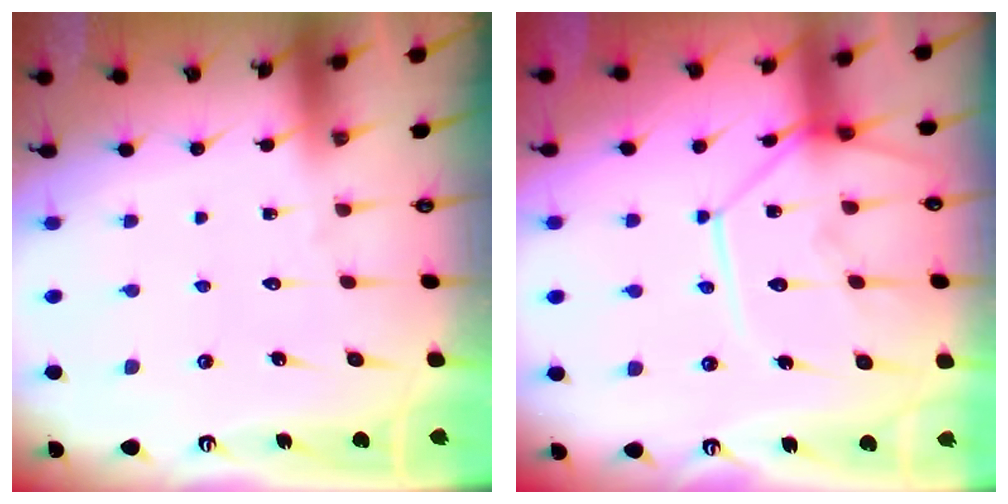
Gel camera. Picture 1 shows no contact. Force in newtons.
{"total": 13.5, "press": 13.4, "slide": 1.5}